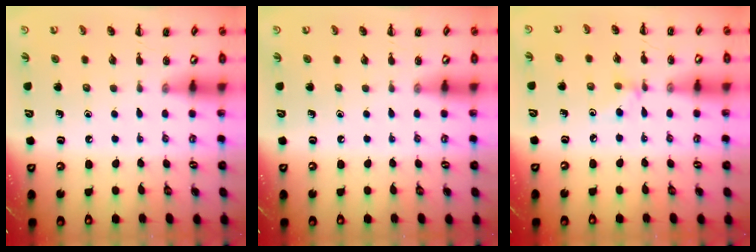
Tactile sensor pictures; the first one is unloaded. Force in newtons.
{"total": 0.0}
{"total": 3.6, "press": 3.4, "slide": 1.2}